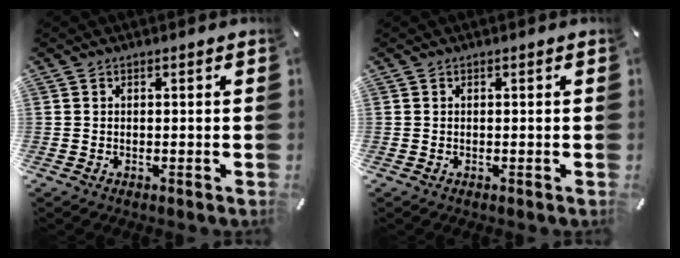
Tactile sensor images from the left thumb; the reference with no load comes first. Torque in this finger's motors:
{"motor_torque": [0.00, 0.02, -0.06, -0.01, 0.00]}